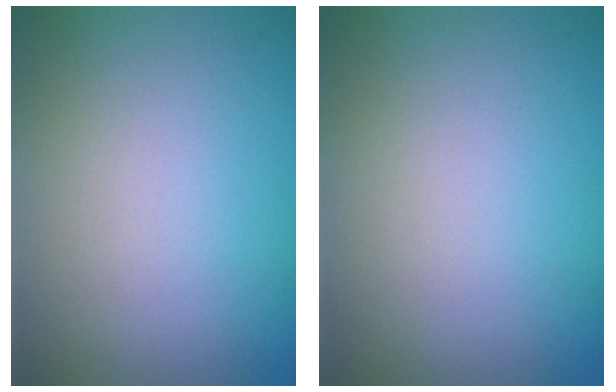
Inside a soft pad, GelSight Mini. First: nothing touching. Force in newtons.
{"total": 0.0}